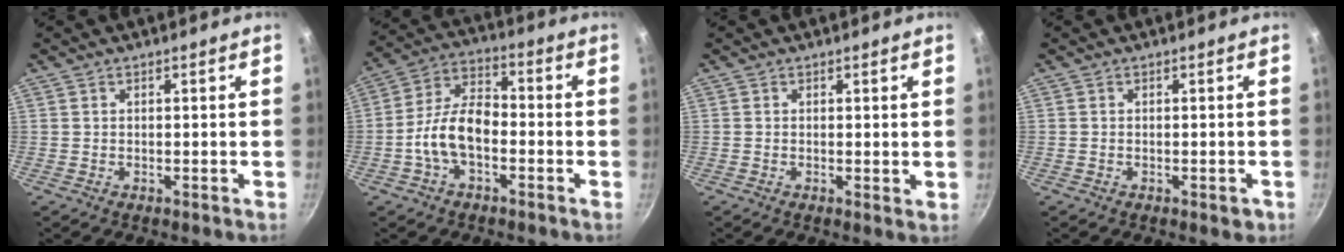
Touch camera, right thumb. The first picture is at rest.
{"total": 10.7, "force": [-3.1, 6.0, 8.3], "torque": [-0.136, 0.046, -0.067]}
{"total": 1.0, "force": [0.3, 0.4, 0.9], "torque": [-0.013, -0.005, 0.002]}
{"total": 1.7, "force": [-0.8, 0.8, 1.3], "torque": [-0.016, 0.004, -0.010]}